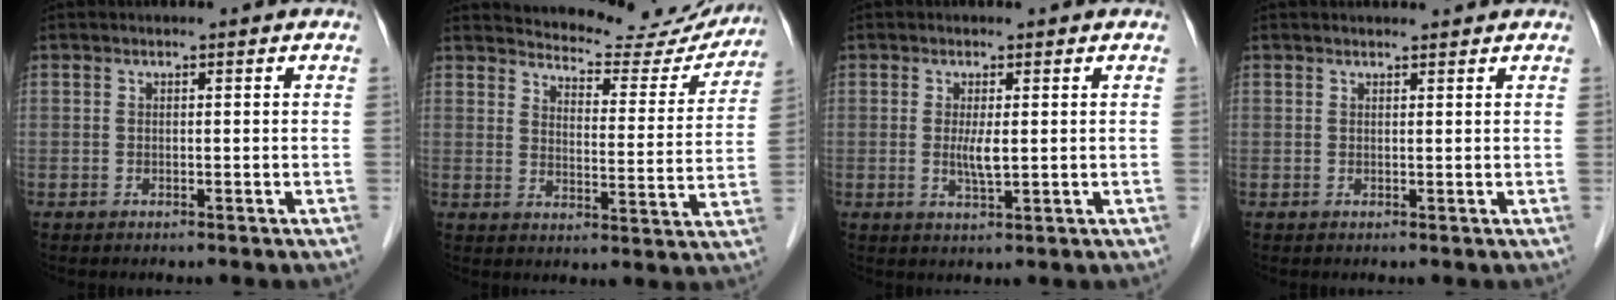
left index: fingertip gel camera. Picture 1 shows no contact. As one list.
[{"total": 16.6, "force": [15.9, 3.6, 3.0], "torque": [-0.024, -0.042, 0.181]}, {"total": 2.7, "force": [0.2, 0.4, 2.7], "torque": [-0.056, -0.006, 0.007]}, {"total": 2.9, "force": [2.8, 0.3, 0.6], "torque": [-0.010, 0.018, 0.036]}]